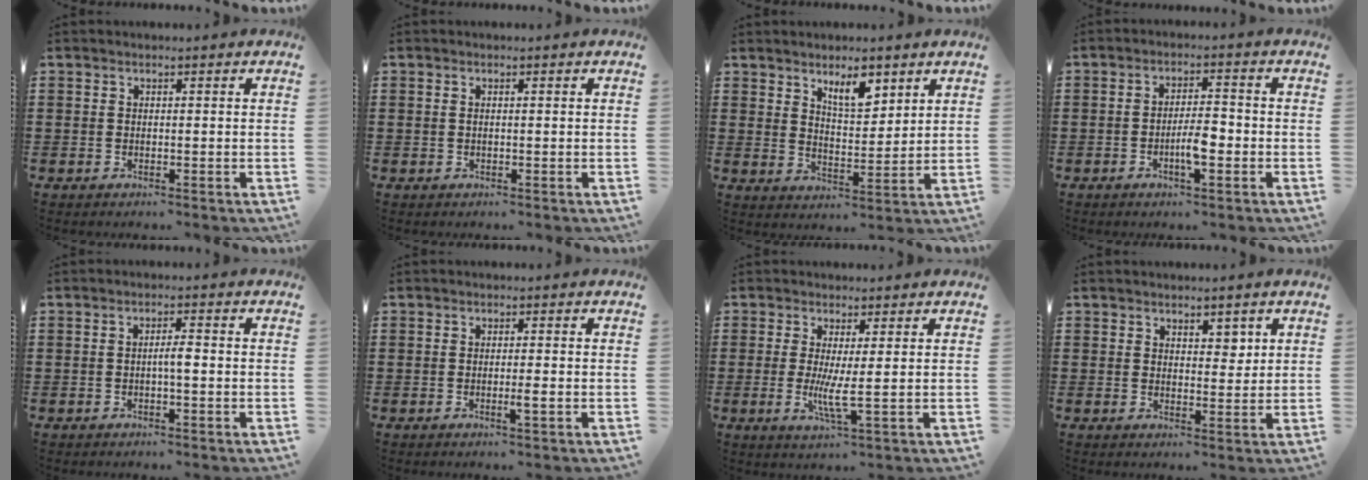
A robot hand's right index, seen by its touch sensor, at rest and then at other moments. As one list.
[{"total": 0.6, "force": [0.2, 0.1, 0.6], "torque": [-0.012, 0.001, 0.003]}, {"total": 5.4, "force": [3.9, 2.0, 3.2], "torque": [-0.047, -0.011, 0.065]}, {"total": 4.8, "force": [-1.5, 1.4, 4.4], "torque": [-0.081, 0.005, -0.029]}, {"total": 2.2, "force": [-0.4, 0.4, 2.2], "torque": [-0.040, 0.002, -0.009]}, {"total": 1.9, "force": [-0.6, -0.1, 1.8], "torque": [-0.030, -0.004, -0.011]}, {"total": 4.5, "force": [-0.1, 0.2, 4.5], "torque": [-0.075, -0.012, -0.005]}, {"total": 2.8, "force": [2.0, 1.6, 1.1], "torque": [-0.011, 0.002, 0.034]}]